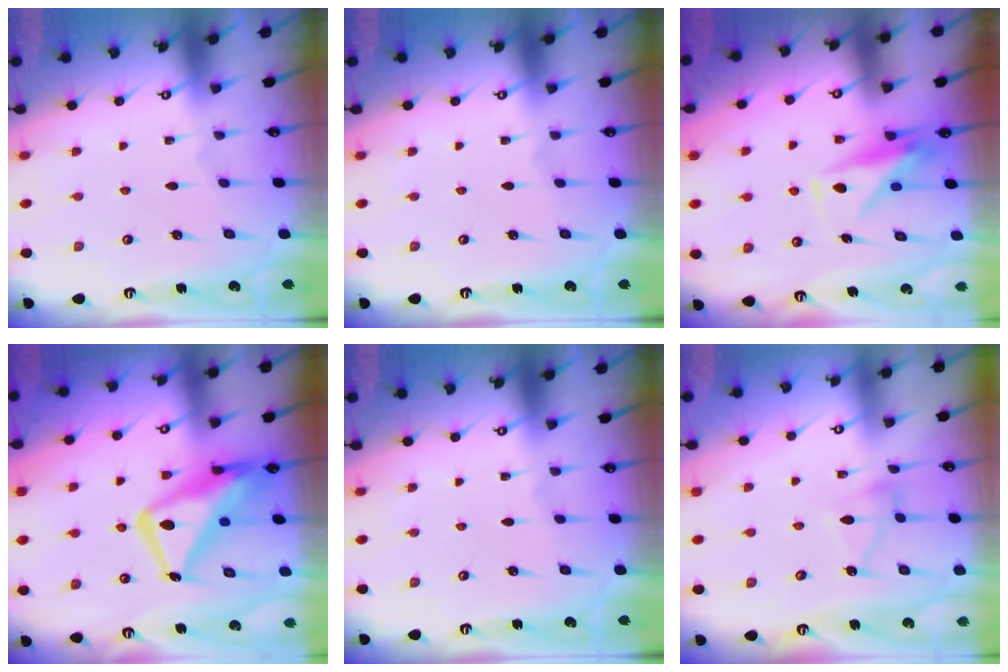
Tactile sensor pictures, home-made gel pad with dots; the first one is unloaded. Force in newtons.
{"total": 0.0}
{"total": 9.1, "press": 9.1, "slide": 0.2}
{"total": 17.2, "press": 17.2, "slide": 1.6}
{"total": 0.0}
{"total": 5.9, "press": 5.9, "slide": 0.5}